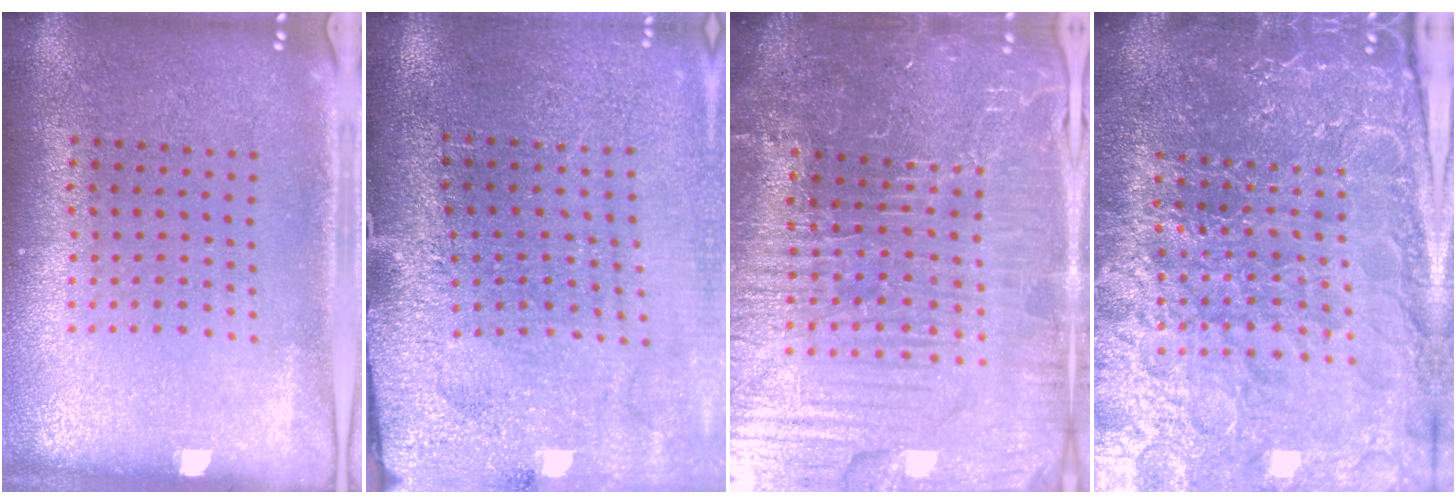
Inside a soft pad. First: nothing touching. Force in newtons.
{"total": 3.1, "press": 2.9, "slide": 1.0}
{"total": 6.3, "press": 5.7, "slide": 2.7}
{"total": 5.7, "press": 5.2, "slide": 2.3}